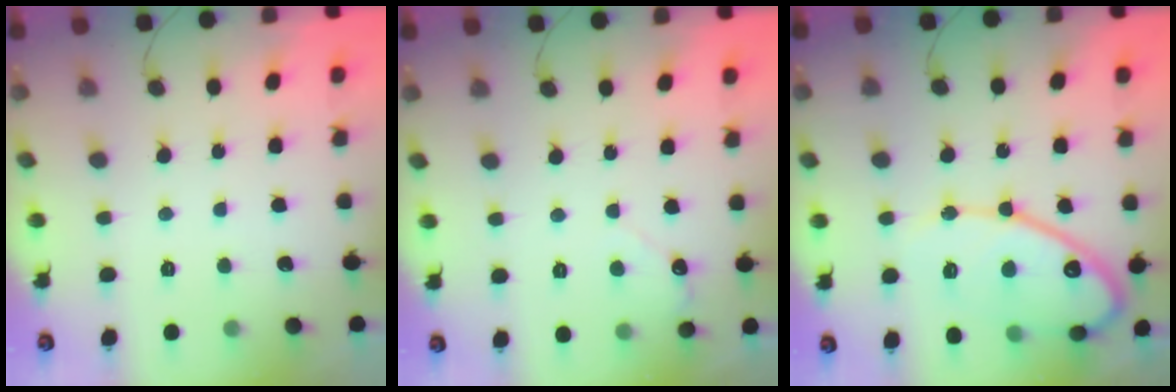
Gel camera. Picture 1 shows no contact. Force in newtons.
{"total": 2.7, "press": 2.7, "slide": 0.2}
{"total": 16.1, "press": 16.0, "slide": 1.3}